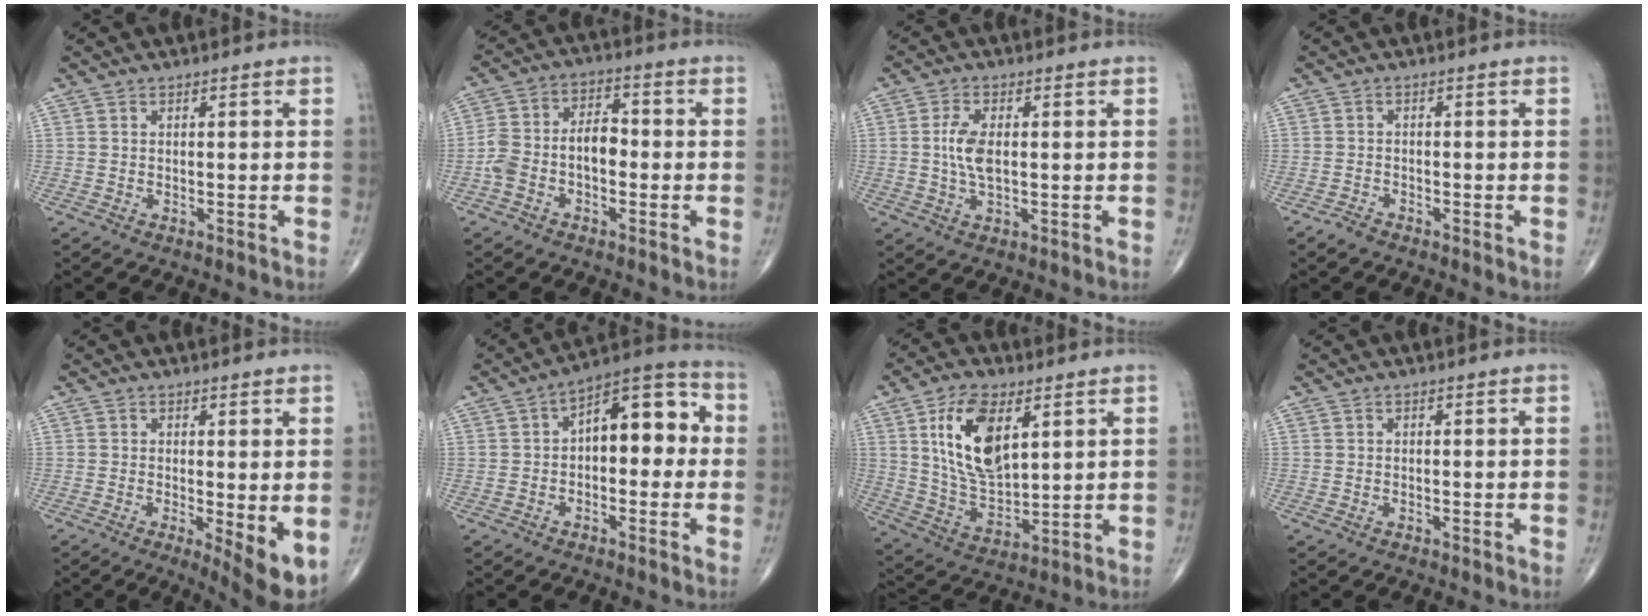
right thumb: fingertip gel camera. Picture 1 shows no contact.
{"total": 8.8, "force": [-2.1, 5.3, 6.6], "torque": [-0.126, 0.039, -0.046]}
{"total": 5.4, "force": [0.4, 2.4, 4.8], "torque": [-0.102, -0.002, 0.006]}
{"total": 1.6, "force": [-1.4, 0.6, 0.6], "torque": [-0.013, -0.002, -0.030]}
{"total": 6.3, "force": [-1.0, 1.7, 6.0], "torque": [-0.088, -0.019, -0.016]}
{"total": 12.0, "force": [0.7, 6.5, 10.1], "torque": [-0.107, 0.039, -0.004]}
{"total": 14.3, "force": [5.2, 7.2, 11.2], "torque": [-0.197, -0.023, 0.106]}
{"total": 0.0}